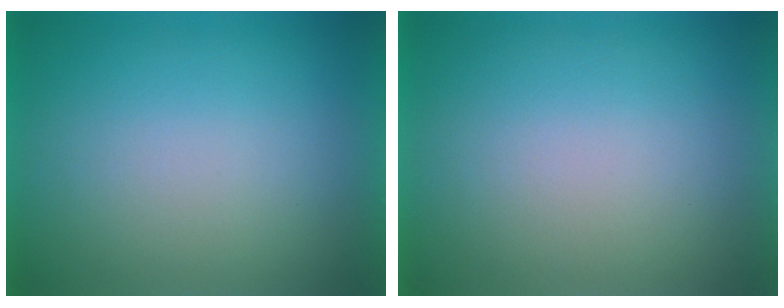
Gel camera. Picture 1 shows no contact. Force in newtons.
{"total": 1.0}